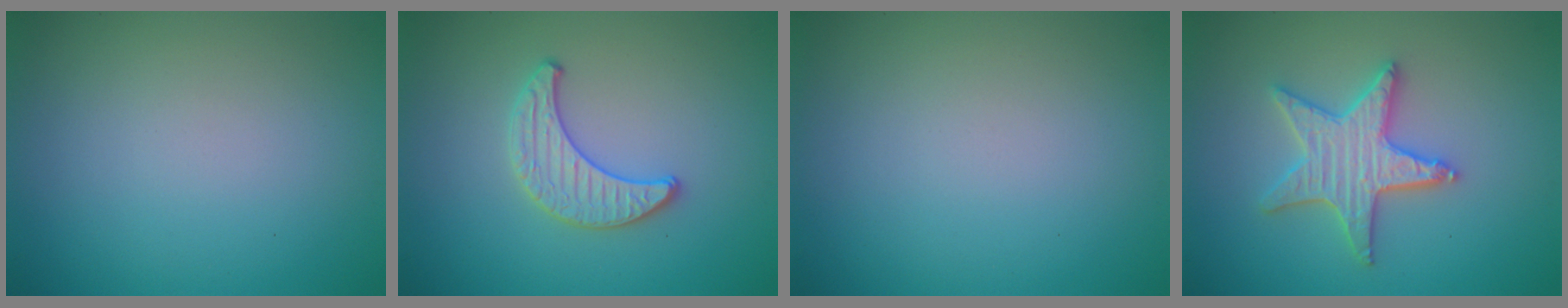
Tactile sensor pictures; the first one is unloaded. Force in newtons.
{"total": 2.0, "press": 2.0, "slide": 0.1}
{"total": 0.0}
{"total": 4.7, "press": 4.6, "slide": 0.8}